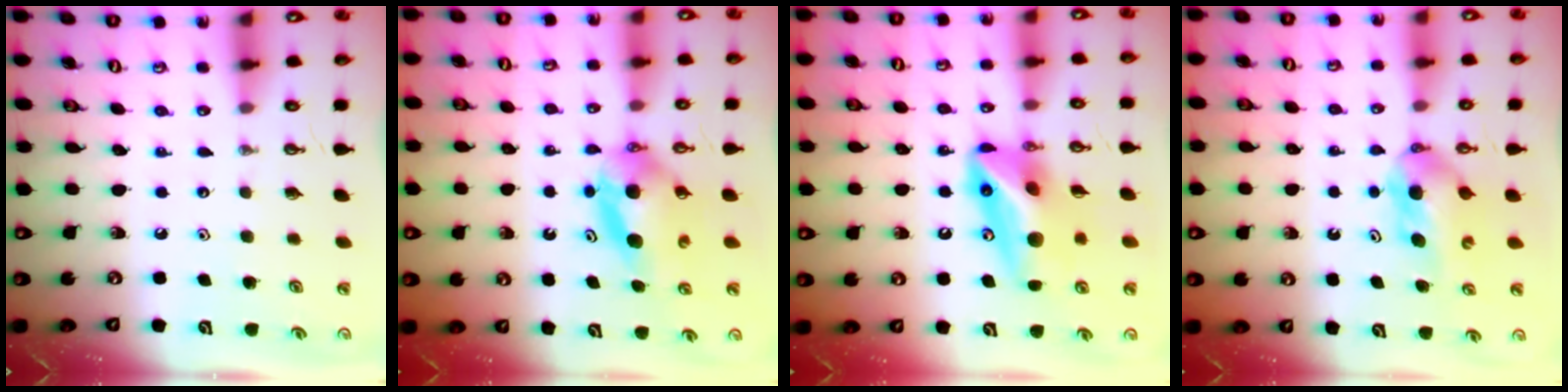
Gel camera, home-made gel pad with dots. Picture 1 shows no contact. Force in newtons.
{"total": 5.9, "press": 5.6, "slide": 1.8}
{"total": 12.2, "press": 12.0, "slide": 2.1}
{"total": 6.1, "press": 6.0, "slide": 1.2}